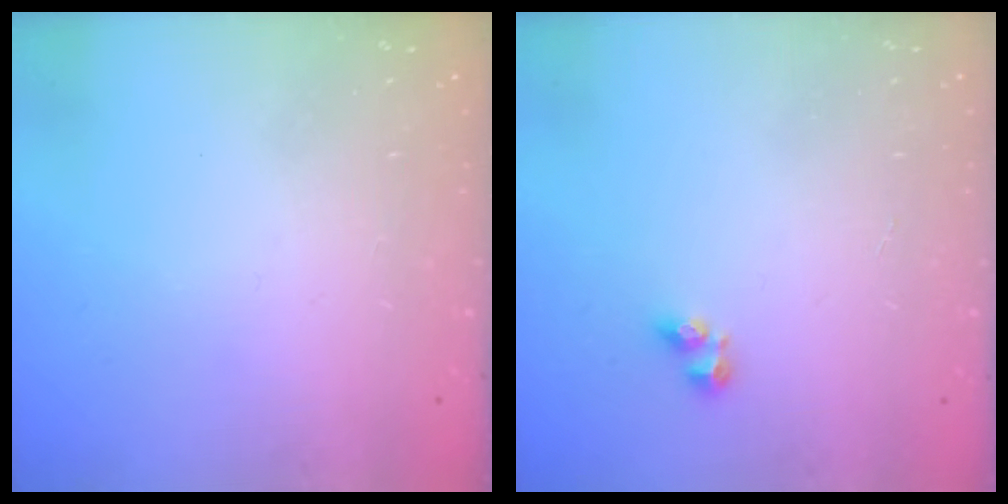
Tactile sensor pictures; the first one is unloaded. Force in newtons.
{"total": 3.3, "press": 3.1, "slide": 1.2}